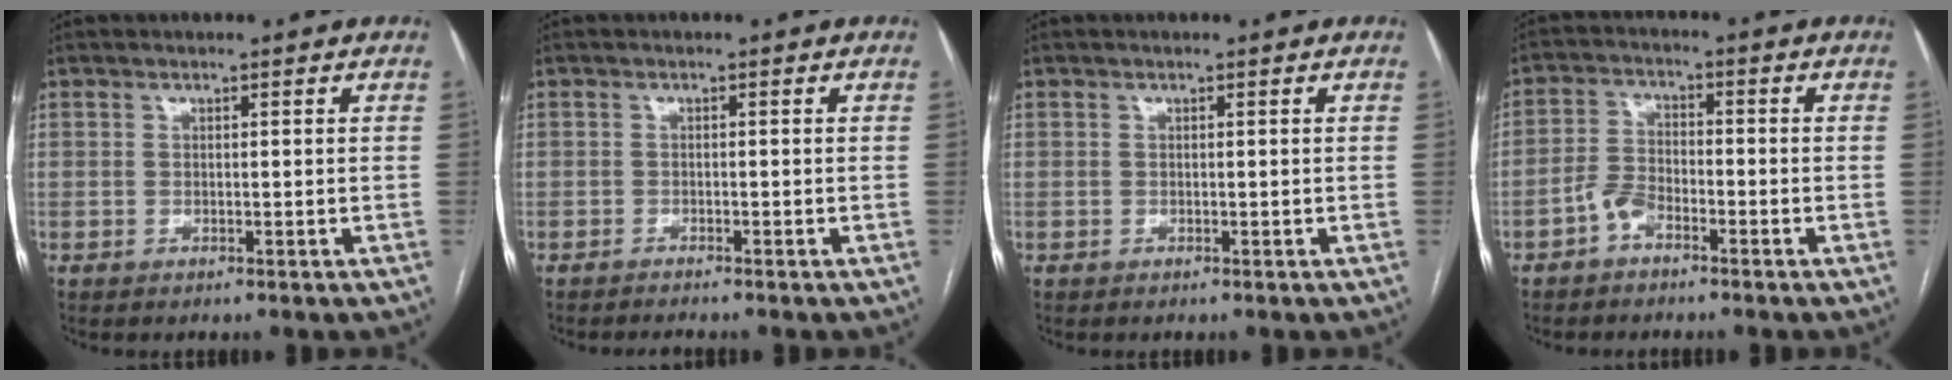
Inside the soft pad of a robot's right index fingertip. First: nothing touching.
{"total": 1.2, "force": [-1.2, -0.3, 0.2], "torque": [-0.006, -0.004, -0.016]}
{"total": 0.0}
{"total": 3.8, "force": [-2.5, 1.9, 2.2], "torque": [-0.050, 0.010, -0.049]}